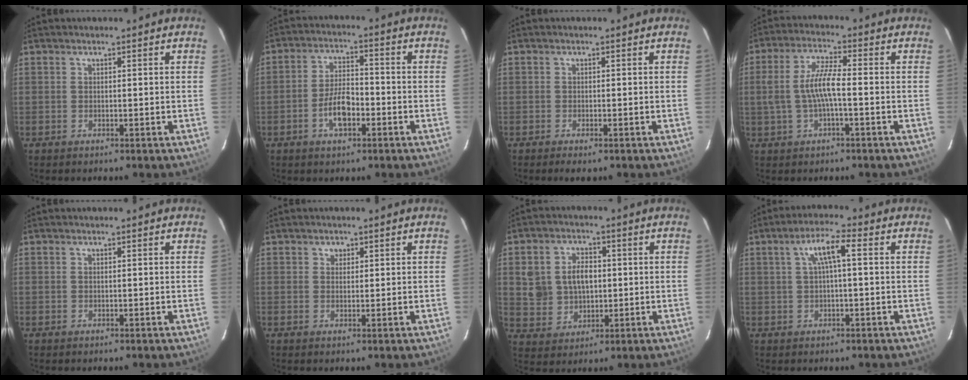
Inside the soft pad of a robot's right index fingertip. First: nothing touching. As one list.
[{"total": 7.0, "force": [-2.9, 3.2, 5.6], "torque": [-0.112, 0.008, -0.049]}, {"total": 1.6, "force": [-1.2, 0.4, 1.0], "torque": [-0.018, -0.006, -0.020]}, {"total": 7.3, "force": [-1.1, 1.5, 7.1], "torque": [-0.144, 0.006, -0.016]}, {"total": 0.0}, {"total": 1.3, "force": [0.6, 1.2, 0.2], "torque": [0.001, 0.006, 0.008]}, {"total": 8.7, "force": [1.1, 7.1, 5.0], "torque": [-0.106, 0.019, 0.033]}, {"total": 5.4, "force": [1.0, 0.8, 5.3], "torque": [-0.099, 0.012, 0.021]}]